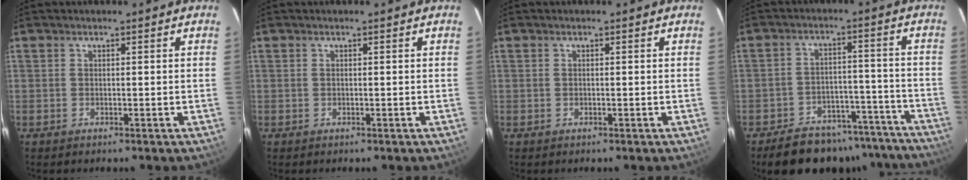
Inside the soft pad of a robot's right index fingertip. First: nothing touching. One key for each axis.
{"total": 0.0}
{"total": 0.0}
{"total": 18.9, "fx": -16.2, "fy": 8.0, "fz": 5.4, "tx": -0.106, "ty": 0.051, "tz": -0.193}